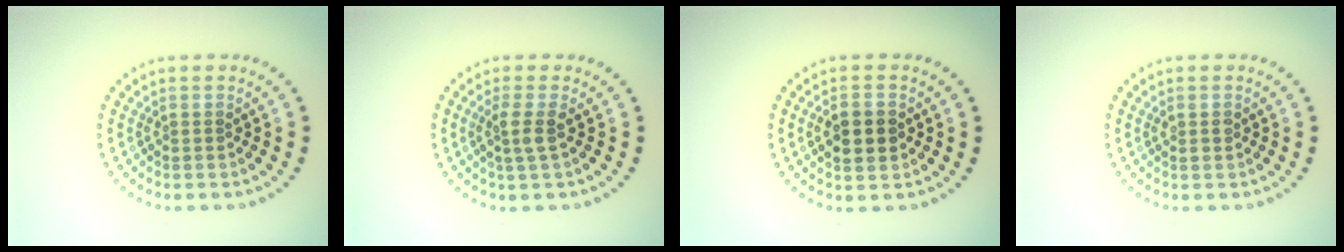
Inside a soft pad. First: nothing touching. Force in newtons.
{"total": 1.9, "press": 1.5, "slide": 1.2}
{"total": 2.9, "press": 2.9, "slide": 0.2}
{"total": 0.8, "press": 0.8, "slide": 0.3}